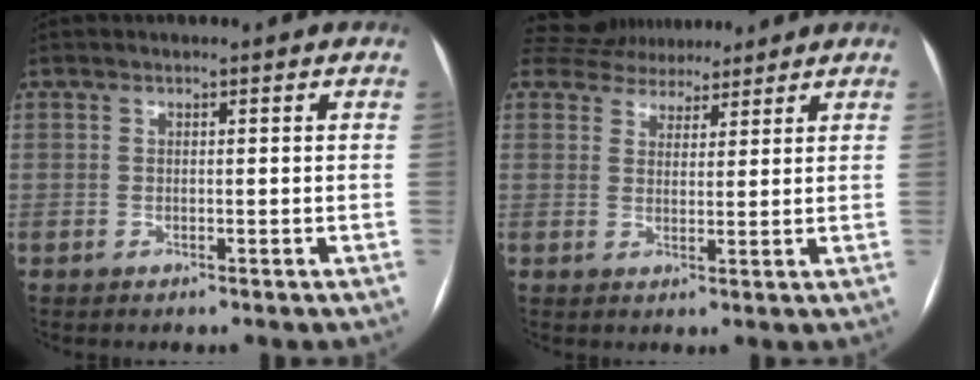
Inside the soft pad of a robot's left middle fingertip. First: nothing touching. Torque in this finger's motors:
{"motor_torque": [-0.08, -0.50, -0.04, 0.00]}